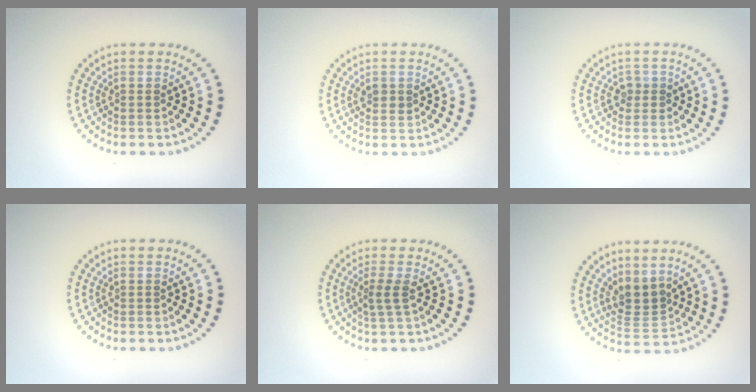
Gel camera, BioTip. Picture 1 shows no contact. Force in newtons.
{"total": 1.2, "press": 1.2, "slide": 0.2}
{"total": 1.2, "press": 1.0, "slide": 0.7}
{"total": 0.0}
{"total": 1.7, "press": 1.2, "slide": 1.2}
{"total": 2.8, "press": 2.2, "slide": 1.8}